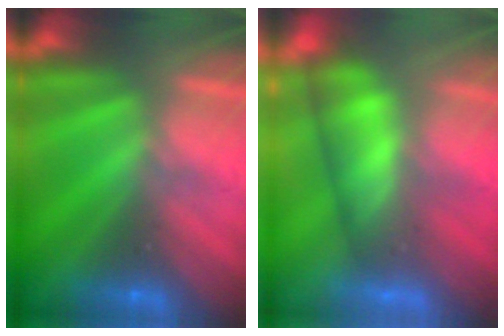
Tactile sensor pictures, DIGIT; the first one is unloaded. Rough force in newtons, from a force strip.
{"total": 4.5}